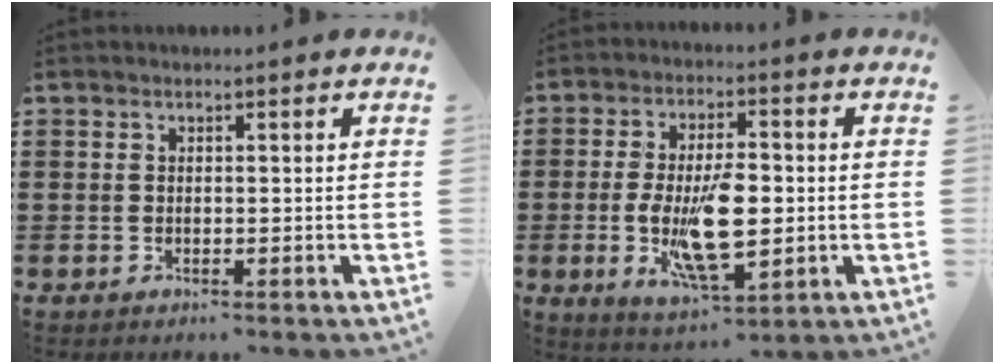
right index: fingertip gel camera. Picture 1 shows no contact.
{"total": 11.4, "force": [-1.3, 4.5, 10.4], "torque": [-0.210, -0.012, -0.025]}